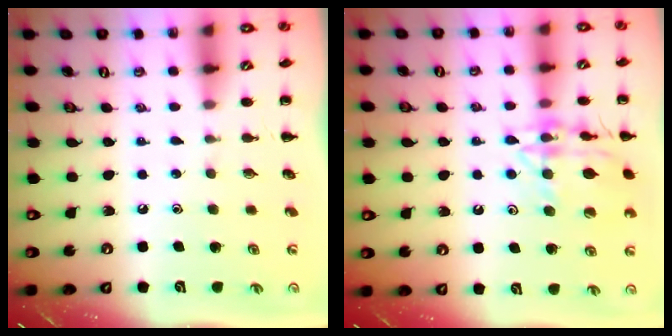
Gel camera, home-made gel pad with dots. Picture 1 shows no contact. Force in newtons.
{"total": 15.0, "press": 14.9, "slide": 0.8}